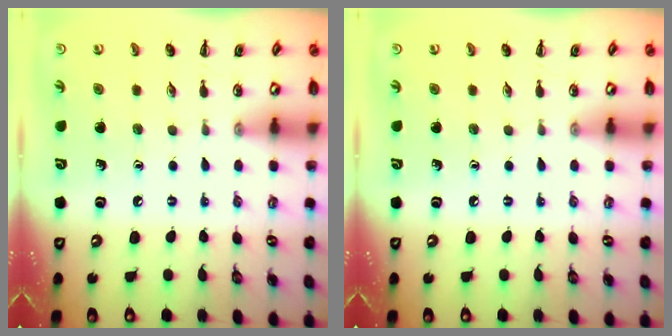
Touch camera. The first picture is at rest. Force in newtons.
{"total": 0.0}